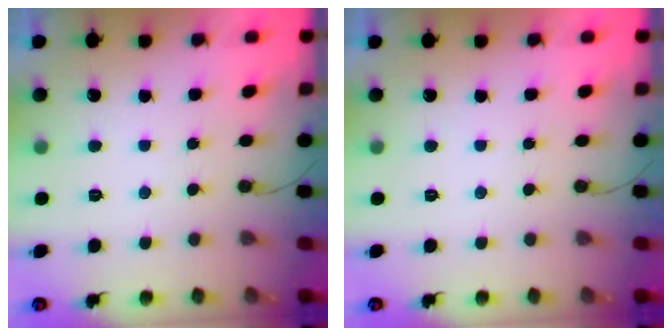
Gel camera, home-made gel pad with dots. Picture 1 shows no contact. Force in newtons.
{"total": 1.8, "press": 1.8, "slide": 0.0}